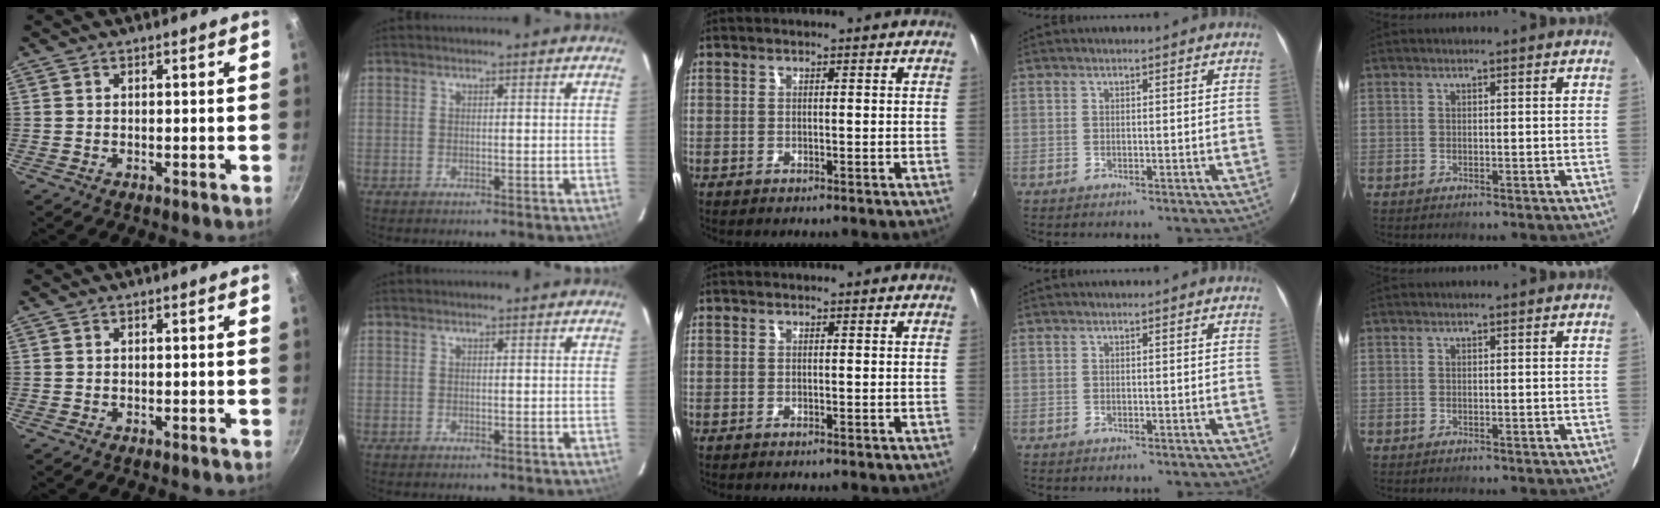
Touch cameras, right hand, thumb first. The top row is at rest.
{}